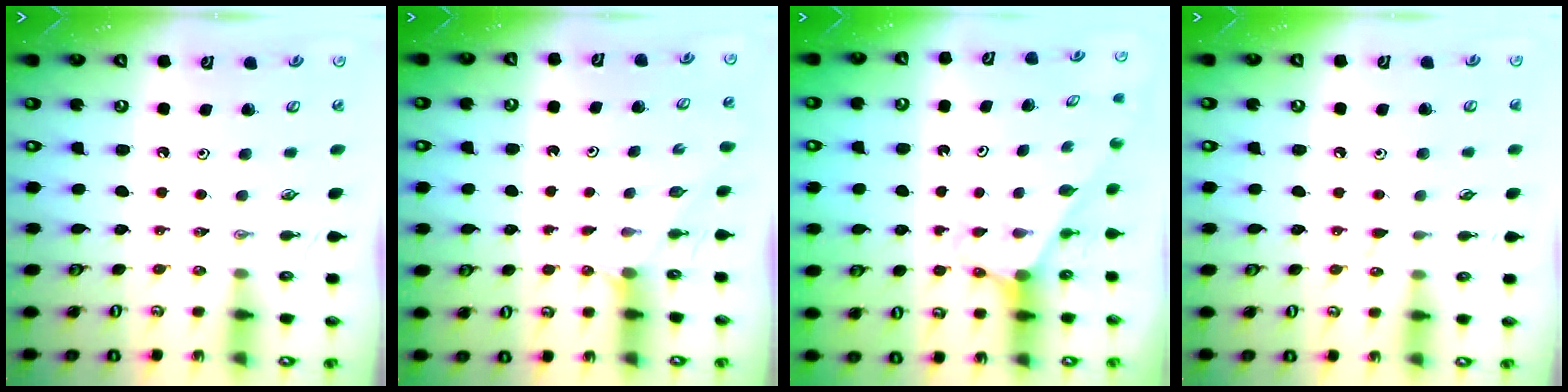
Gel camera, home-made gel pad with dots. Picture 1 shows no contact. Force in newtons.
{"total": 1.2, "press": 1.2, "slide": 0.1}
{"total": 2.5, "press": 2.4, "slide": 0.2}
{"total": 5.3, "press": 5.3, "slide": 0.6}